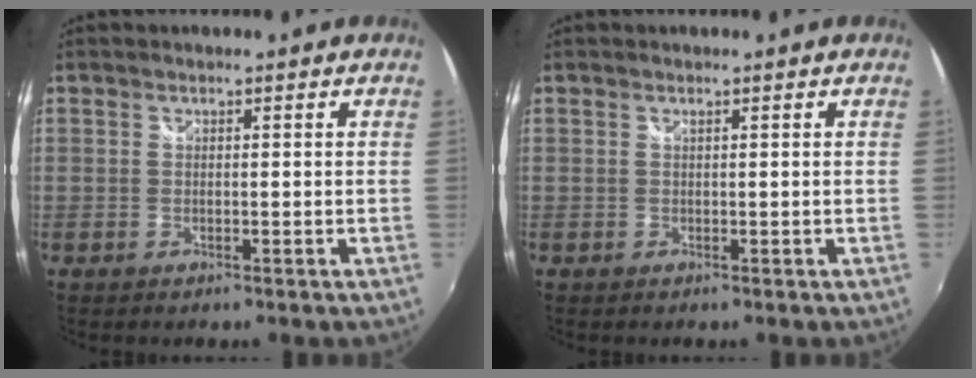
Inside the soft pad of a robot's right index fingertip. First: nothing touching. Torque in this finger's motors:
{"motor_torque": [0.01, 0.00, 0.01, 0.01]}